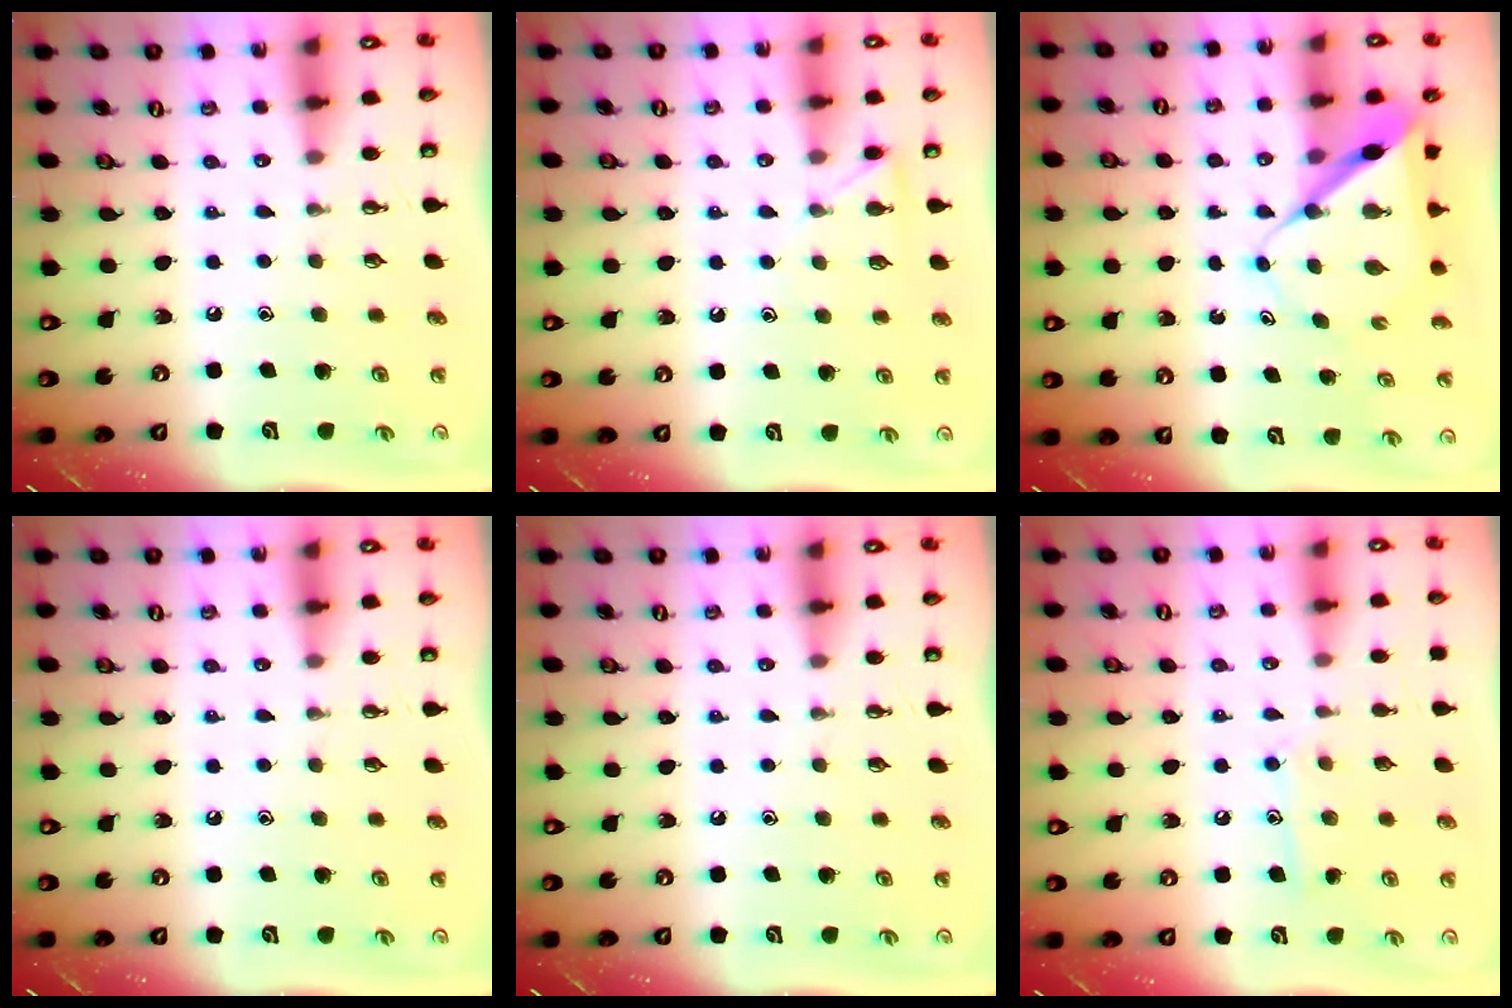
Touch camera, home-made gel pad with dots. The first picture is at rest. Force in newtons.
{"total": 5.6, "press": 5.6, "slide": 0.7}
{"total": 8.4, "press": 8.4, "slide": 0.8}
{"total": 0.0}
{"total": 0.0}
{"total": 7.8, "press": 7.8, "slide": 0.6}